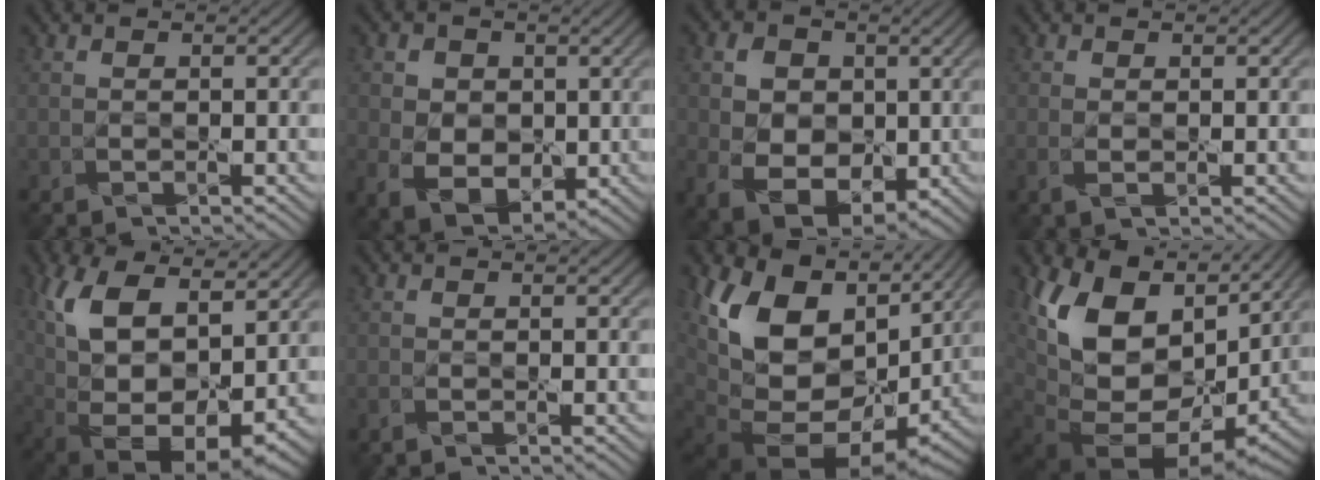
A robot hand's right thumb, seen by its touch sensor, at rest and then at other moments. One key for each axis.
{"total": 7.5, "fx": 0.1, "fy": 6.1, "fz": 4.4, "tx": -0.108, "ty": -0.014, "tz": 0.006}
{"total": 8.7, "fx": 0.0, "fy": 6.7, "fz": 5.5, "tx": -0.122, "ty": -0.013, "tz": -0.003}
{"total": 1.1, "fx": 0.2, "fy": 0.6, "fz": 0.9, "tx": -0.023, "ty": -0.003, "tz": 0.006}
{"total": 16.8, "fx": 4.2, "fy": 9.4, "fz": 13.3, "tx": -0.258, "ty": -0.006, "tz": 0.087}
{"total": 1.1, "fx": -0.8, "fy": 0.3, "fz": 0.6, "tx": -0.020, "ty": -0.003, "tz": -0.019}
{"total": 19.0, "fx": 3.0, "fy": 14.0, "fz": 12.4, "tx": -0.233, "ty": -0.031, "tz": 0.095}
{"total": 18.9, "fx": 4.9, "fy": 13.5, "fz": 12.3, "tx": -0.236, "ty": -0.021, "tz": 0.125}